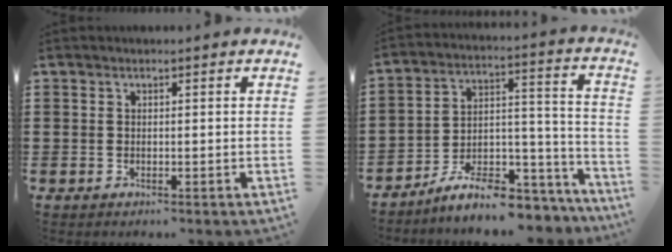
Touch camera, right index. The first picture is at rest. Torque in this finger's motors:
{"motor_torque": [0.27, 0.28, 0.50, 0.09]}